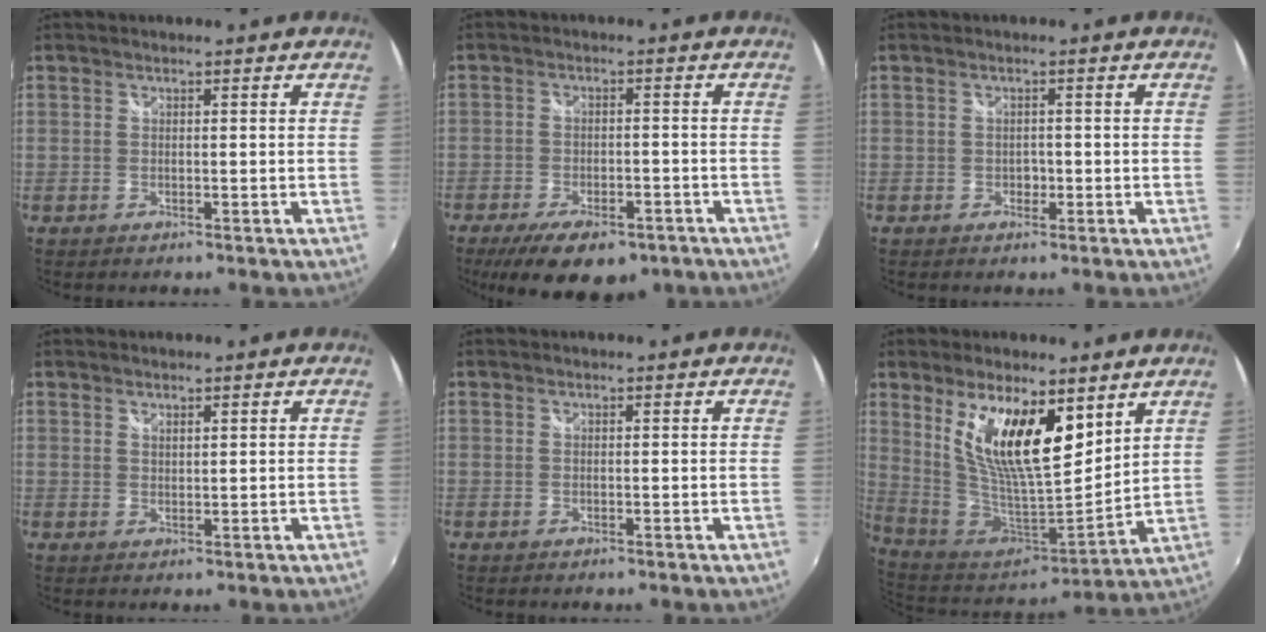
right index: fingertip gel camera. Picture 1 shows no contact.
{"total": 13.9, "force": [-9.4, 5.8, 8.3], "torque": [-0.175, -0.029, -0.134]}
{"total": 1.4, "force": [-0.6, 1.2, 0.4], "torque": [-0.006, -0.001, -0.006]}
{"total": 1.1, "force": [1.0, 0.4, 0.4], "torque": [-0.004, 0.000, 0.017]}
{"total": 0.0}
{"total": 18.2, "force": [8.1, 6.5, 14.9], "torque": [-0.277, -0.007, 0.160]}